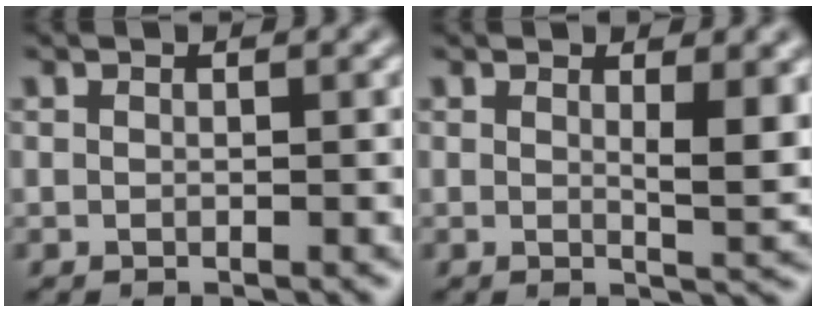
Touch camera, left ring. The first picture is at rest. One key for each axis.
{"total": 3.1, "fx": 1.0, "fy": 0.7, "fz": 2.9, "tx": -0.038, "ty": -0.009, "tz": 0.018}